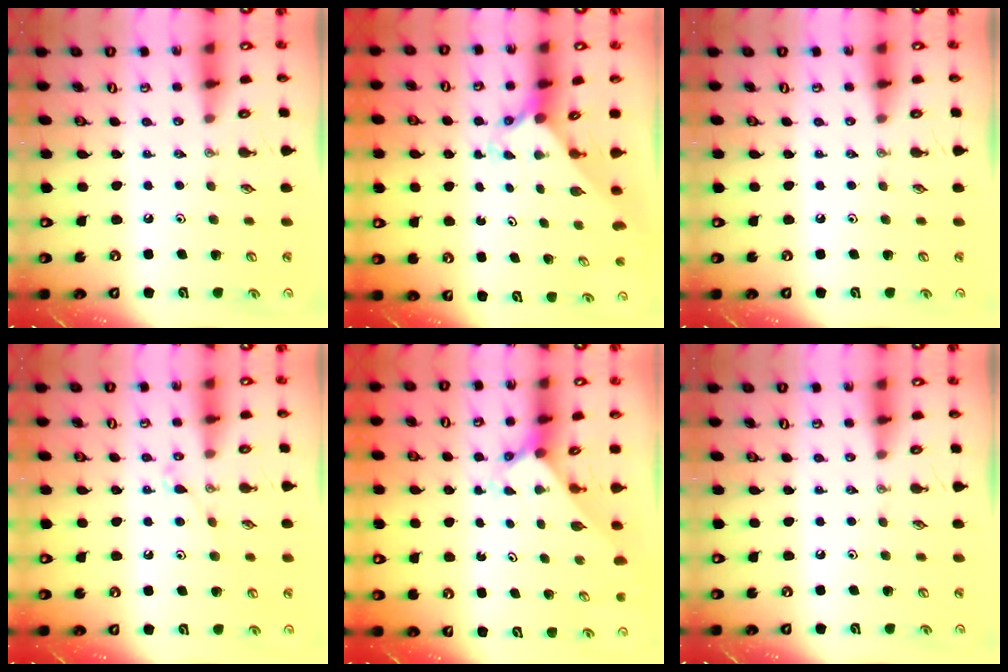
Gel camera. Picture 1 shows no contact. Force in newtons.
{"total": 2.1, "press": 2.1, "slide": 0.1}
{"total": 0.0}
{"total": 4.6, "press": 4.5, "slide": 0.7}
{"total": 2.4, "press": 2.4, "slide": 0.2}
{"total": 0.0}